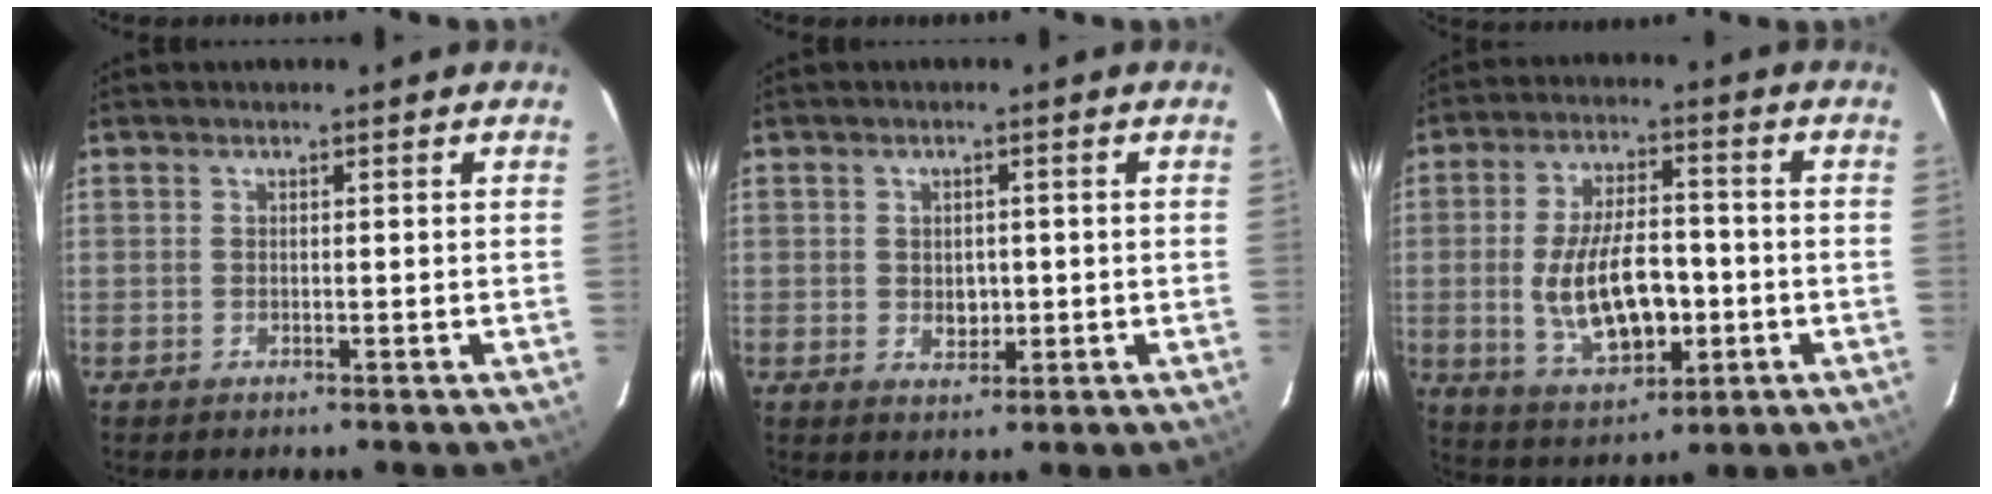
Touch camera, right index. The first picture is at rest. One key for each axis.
{"total": 3.2, "fx": -0.2, "fy": 2.6, "fz": 1.8, "tx": -0.029, "ty": -0.001, "tz": 0.001}
{"total": 14.4, "fx": -2.4, "fy": 6.9, "fz": 12.4, "tx": -0.241, "ty": -0.005, "tz": -0.025}